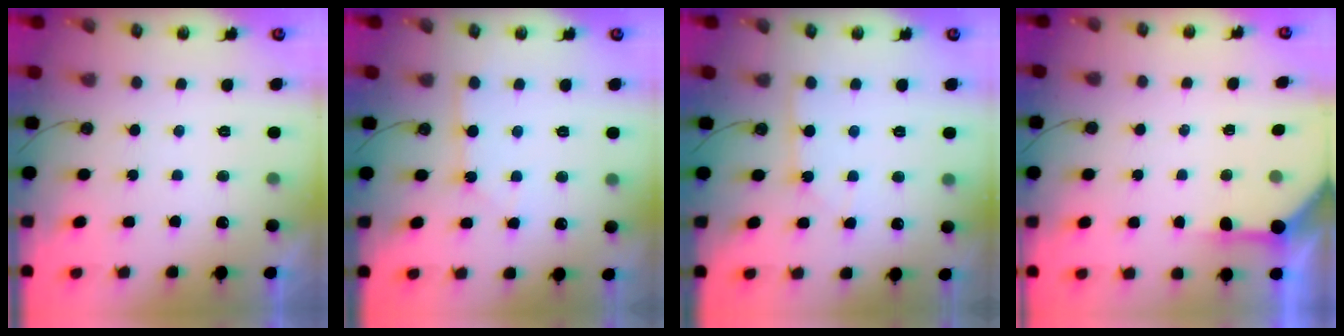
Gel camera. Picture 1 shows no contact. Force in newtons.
{"total": 2.0, "press": 2.0, "slide": 0.3}
{"total": 2.4, "press": 2.4, "slide": 0.2}
{"total": 4.5, "press": 4.5, "slide": 0.4}